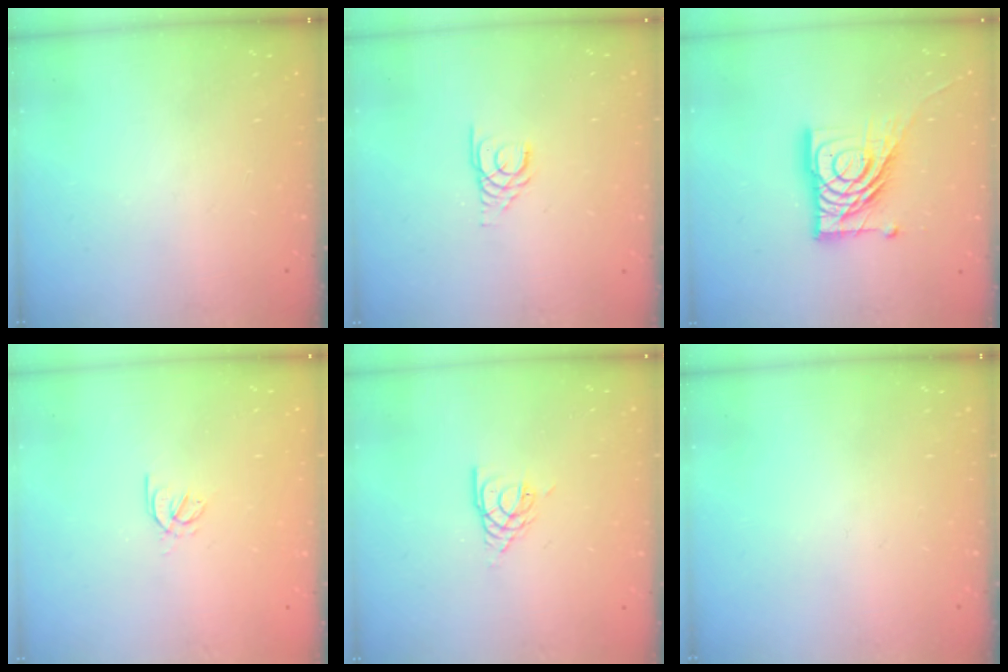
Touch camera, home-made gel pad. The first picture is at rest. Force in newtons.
{"total": 3.2, "press": 3.2, "slide": 0.3}
{"total": 17.8, "press": 17.7, "slide": 2.0}
{"total": 2.4, "press": 2.4, "slide": 0.5}
{"total": 5.2, "press": 5.2, "slide": 0.3}
{"total": 0.0}